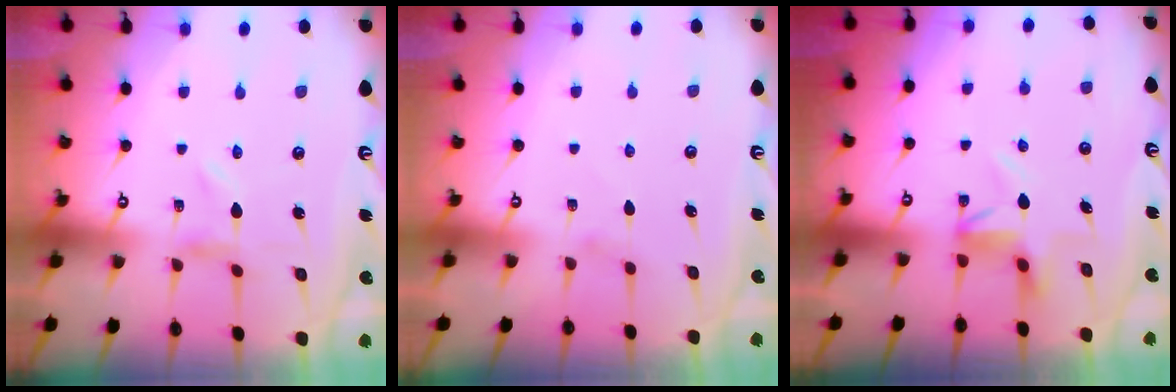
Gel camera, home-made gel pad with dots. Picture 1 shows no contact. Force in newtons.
{"total": 0.8, "press": 0.8, "slide": 0.3}
{"total": 4.4, "press": 4.4, "slide": 0.3}